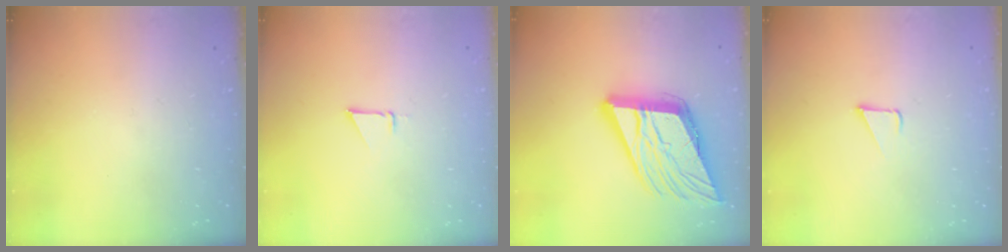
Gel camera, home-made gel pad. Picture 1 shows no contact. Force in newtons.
{"total": 1.9, "press": 1.9, "slide": 0.0}
{"total": 20.5, "press": 20.2, "slide": 3.3}
{"total": 2.4, "press": 2.4, "slide": 0.2}